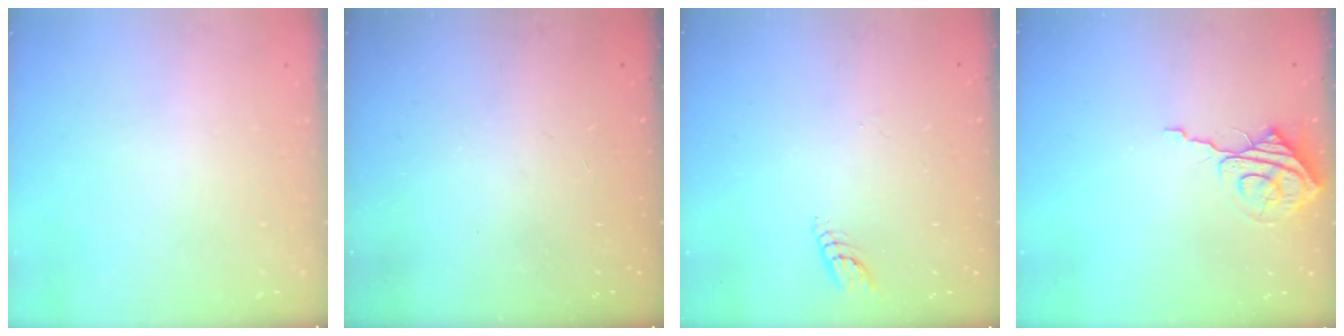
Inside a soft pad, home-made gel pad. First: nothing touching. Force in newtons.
{"total": 0.0}
{"total": 3.8, "press": 3.8, "slide": 0.3}
{"total": 9.1, "press": 9.1, "slide": 0.7}